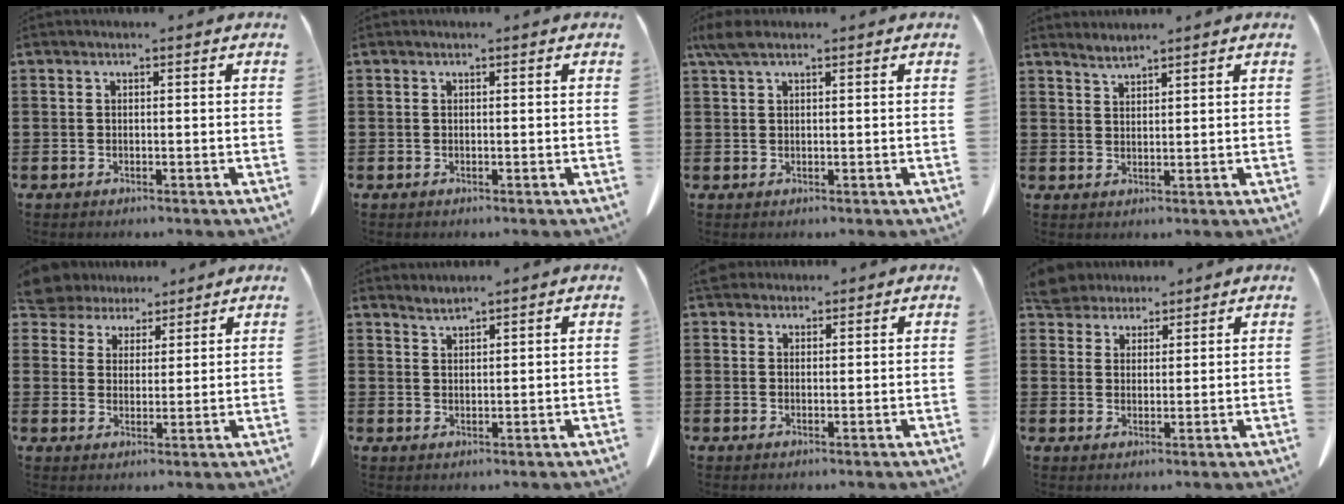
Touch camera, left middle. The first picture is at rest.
{"total": 0.0}
{"total": 2.8, "force": [1.6, 1.0, 2.1], "torque": [-0.047, 0.004, 0.029]}
{"total": 1.6, "force": [1.6, -0.1, 0.2], "torque": [-0.009, -0.002, 0.032]}
{"total": 5.4, "force": [4.8, 2.5, 0.3], "torque": [-0.033, -0.010, 0.091]}
{"total": 1.6, "force": [1.5, -0.2, 0.1], "torque": [-0.005, -0.001, 0.030]}
{"total": 2.1, "force": [1.8, 1.0, 0.5], "torque": [-0.017, 0.006, 0.035]}
{"total": 4.9, "force": [4.6, 1.7, 0.7], "torque": [-0.034, -0.007, 0.087]}